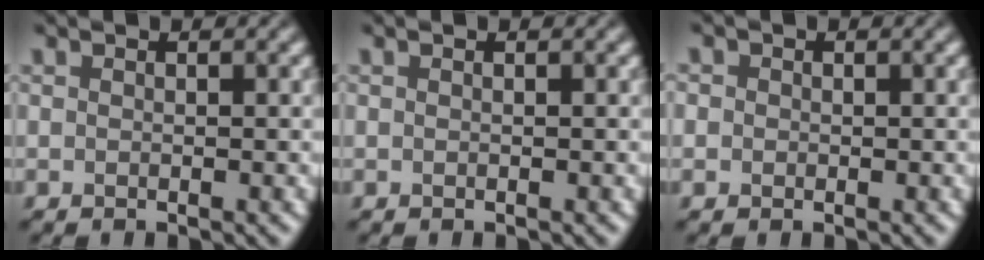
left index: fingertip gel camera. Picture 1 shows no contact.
{"total": 0.0}
{"total": 1.5, "force": [0.5, 1.3, 0.5], "torque": [-0.002, 0.010, -0.007]}